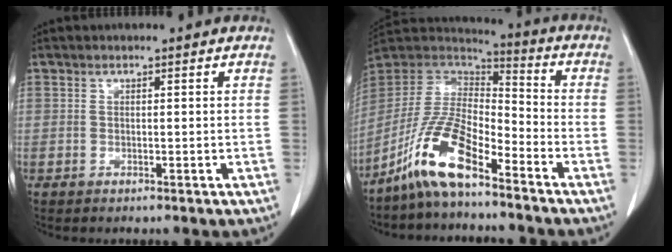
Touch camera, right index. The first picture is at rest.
{"total": 12.3, "force": [-8.2, 3.0, 8.6], "torque": [-0.187, 0.009, -0.161]}